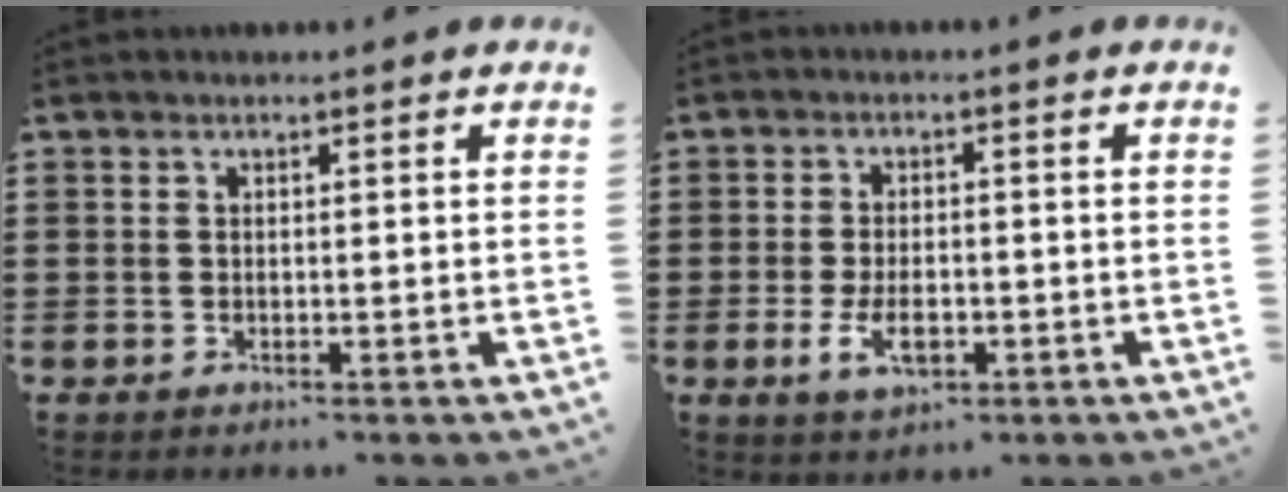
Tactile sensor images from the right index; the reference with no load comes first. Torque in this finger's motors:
{"motor_torque": [1.18, 0.96, 0.50, 0.12]}